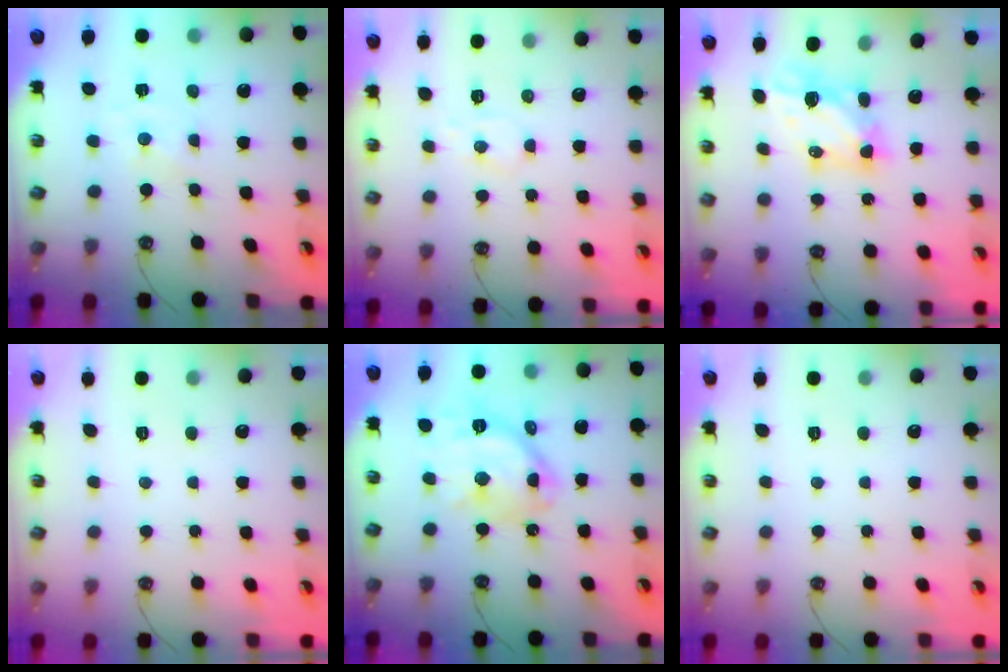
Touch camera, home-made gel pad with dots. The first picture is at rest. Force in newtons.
{"total": 4.4, "press": 4.3, "slide": 1.0}
{"total": 5.6, "press": 5.6, "slide": 0.6}
{"total": 0.0}
{"total": 15.0, "press": 14.9, "slide": 1.4}
{"total": 0.0}